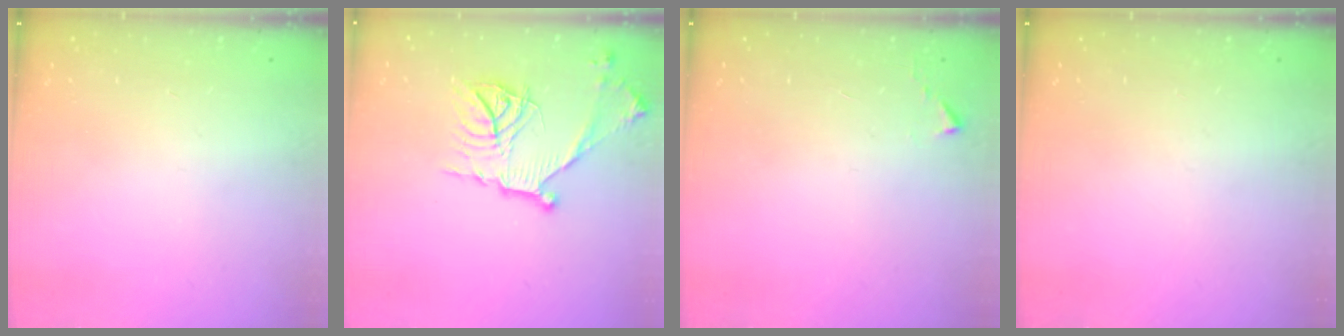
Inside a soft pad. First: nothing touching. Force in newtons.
{"total": 16.2, "press": 16.2, "slide": 0.4}
{"total": 2.7, "press": 2.7, "slide": 0.5}
{"total": 0.0}